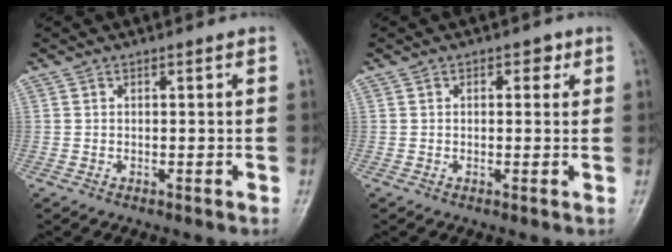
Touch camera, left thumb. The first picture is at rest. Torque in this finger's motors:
{"motor_torque": [-0.22, 0.01, -0.02, 0.16, -0.02]}